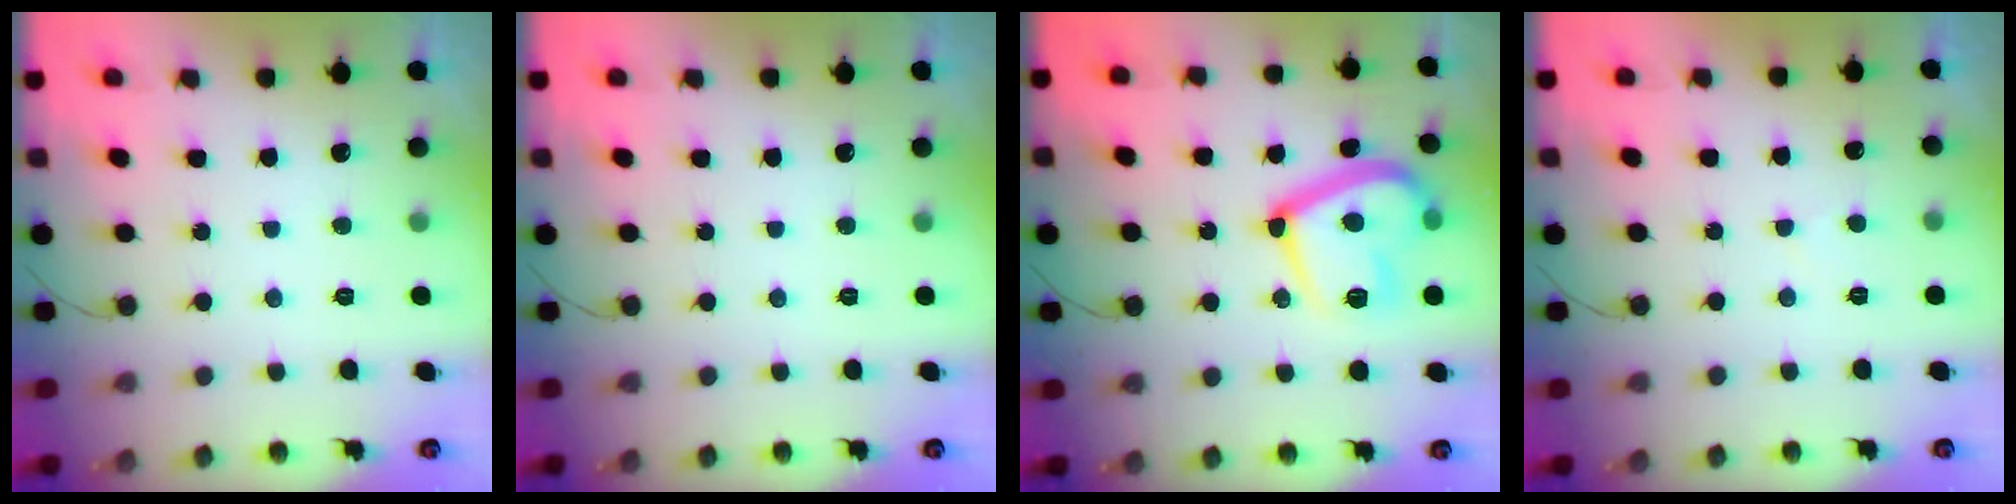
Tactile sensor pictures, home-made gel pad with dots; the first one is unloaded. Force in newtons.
{"total": 0.0}
{"total": 16.8, "press": 16.7, "slide": 1.7}
{"total": 1.7, "press": 1.6, "slide": 0.4}